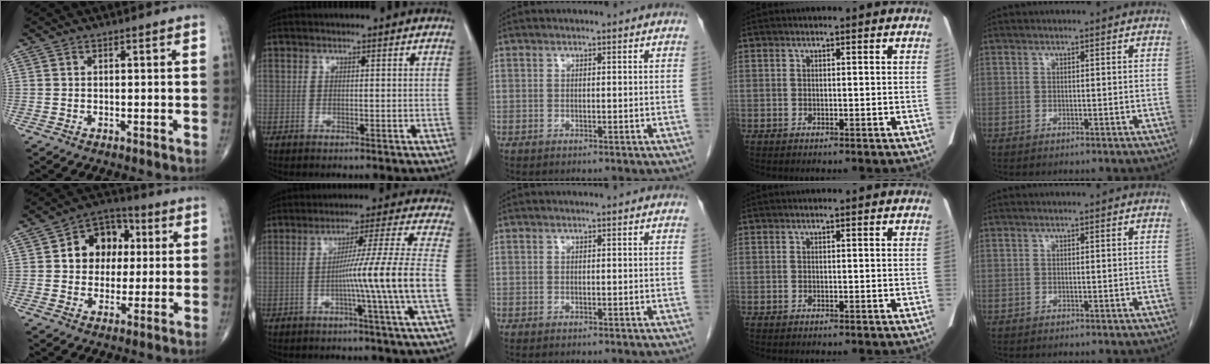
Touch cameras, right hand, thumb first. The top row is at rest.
{"thumb": {"total": 11.8, "force": [2.1, 9.2, 7.1], "torque": [-0.058, 0.014, 0.026]}, "index": {"total": 10.8, "force": [-2.5, -3.2, 10.0], "torque": [-0.159, -0.003, -0.043]}}